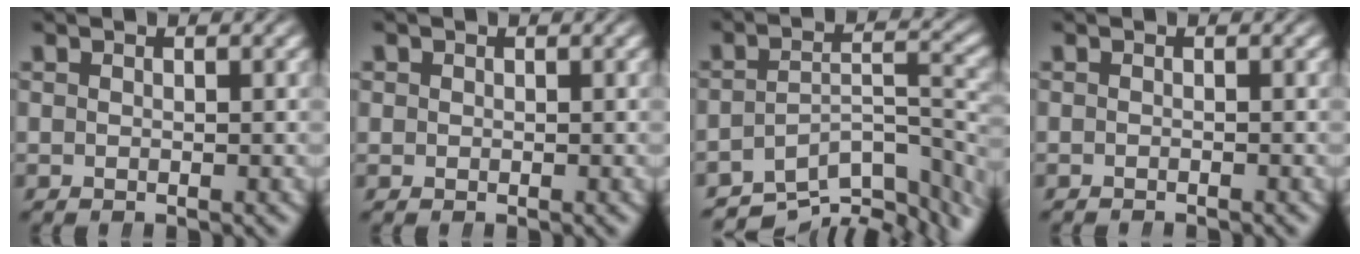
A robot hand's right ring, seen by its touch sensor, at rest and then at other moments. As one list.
[{"total": 0.7, "force": [0.1, 0.7, -0.2], "torque": [0.003, -0.009, 0.006]}, {"total": 10.0, "force": [-6.3, 5.2, 5.8], "torque": [-0.067, -0.031, -0.092]}, {"total": 0.7, "force": [-0.7, 0.2, -0.1], "torque": [-0.004, -0.002, -0.015]}]